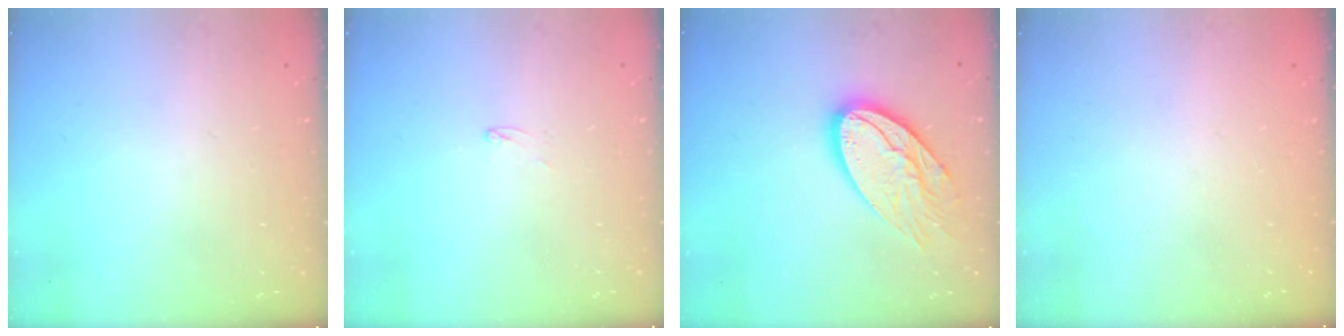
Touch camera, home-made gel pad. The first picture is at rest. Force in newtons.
{"total": 2.6, "press": 2.6, "slide": 0.2}
{"total": 17.5, "press": 17.5, "slide": 1.0}
{"total": 0.0}